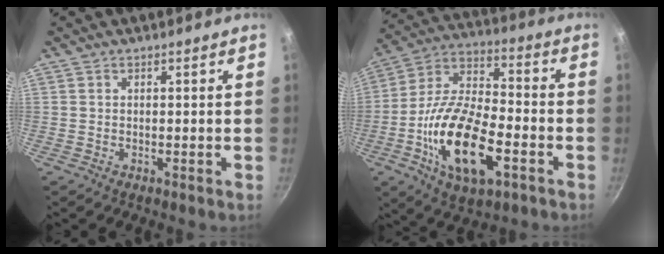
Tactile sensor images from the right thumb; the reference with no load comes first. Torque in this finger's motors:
{"motor_torque": [0.11, 1.05, 1.96, -0.81, 0.59]}